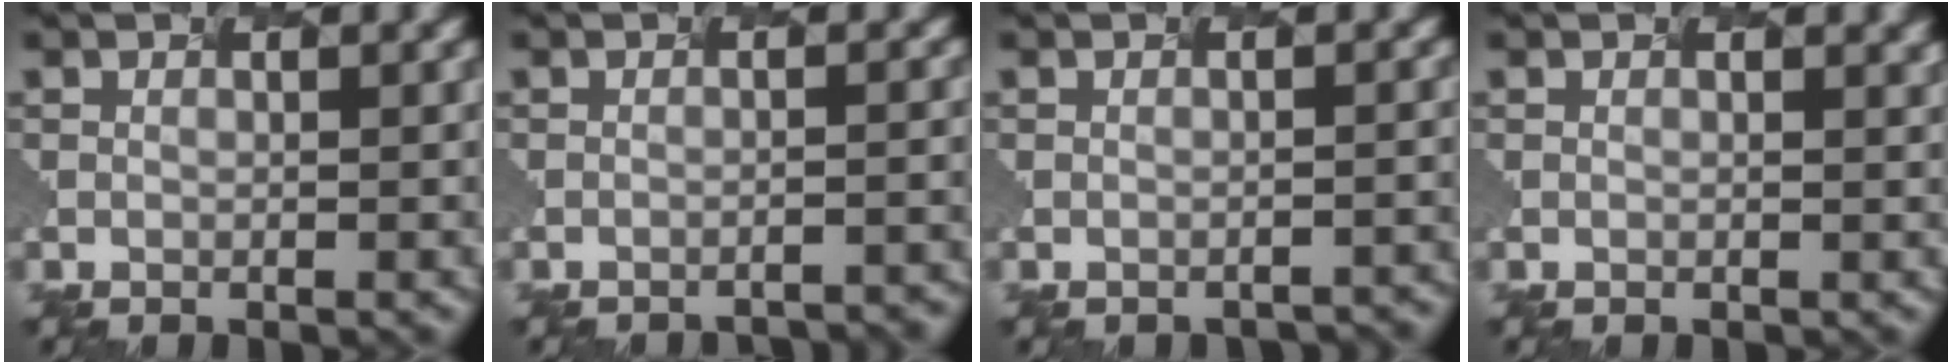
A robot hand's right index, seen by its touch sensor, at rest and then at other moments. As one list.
[{"total": 2.8, "force": [-2.3, 0.6, 1.4], "torque": [0.008, 0.008, -0.021]}, {"total": 1.4, "force": [-1.0, 0.6, 0.7], "torque": [0.003, 0.002, -0.006]}, {"total": 0.6, "force": [0.5, 0.3, 0.0], "torque": [0.007, 0.001, 0.002]}]